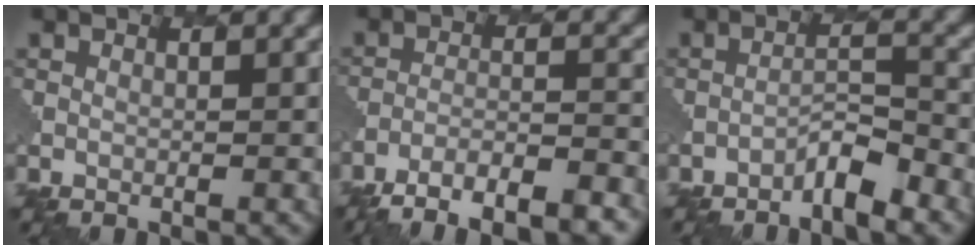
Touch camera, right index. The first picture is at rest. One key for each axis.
{"total": 7.7, "fx": -6.4, "fy": 1.7, "fz": 3.9, "tx": -0.060, "ty": -0.007, "tz": -0.103}
{"total": 2.6, "fx": -2.2, "fy": 0.3, "fz": 1.4, "tx": -0.026, "ty": 0.011, "tz": -0.044}